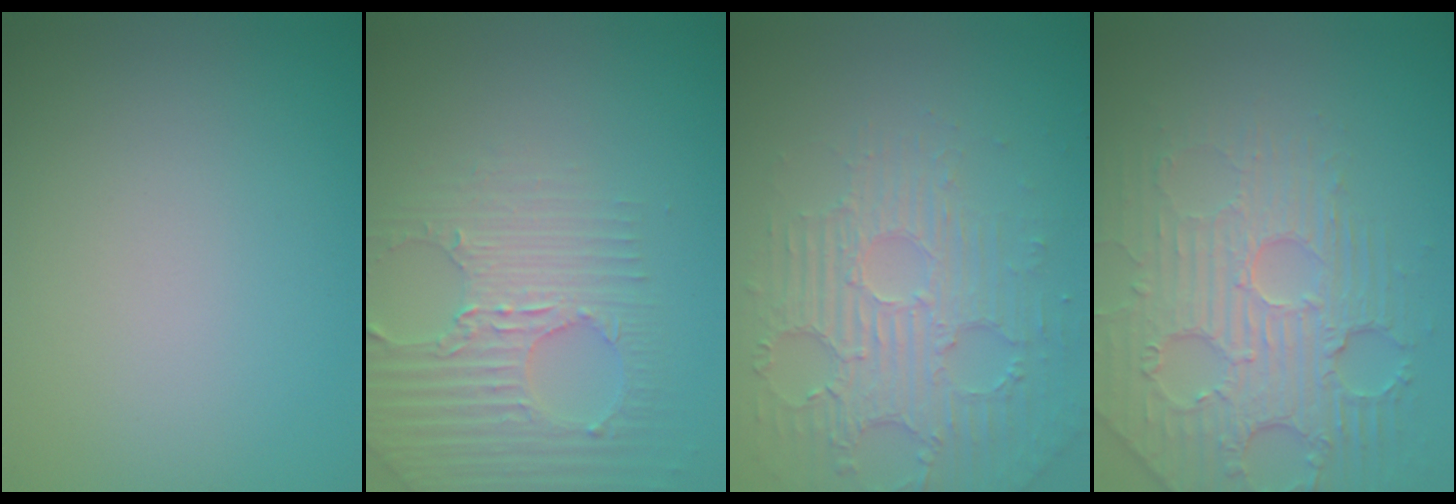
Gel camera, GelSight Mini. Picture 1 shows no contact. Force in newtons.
{"total": 3.1, "press": 3.0, "slide": 0.6}
{"total": 4.7, "press": 3.7, "slide": 2.8}
{"total": 4.5, "press": 4.2, "slide": 1.6}